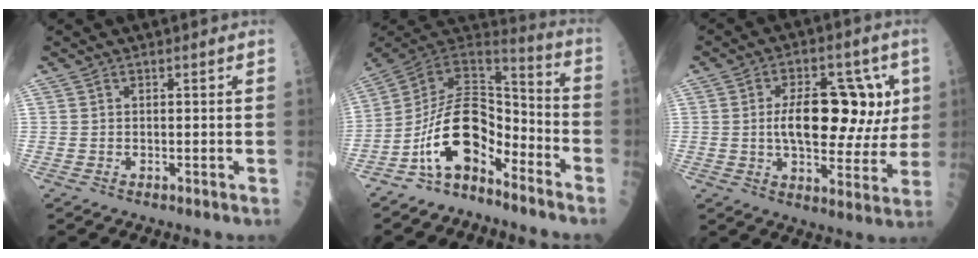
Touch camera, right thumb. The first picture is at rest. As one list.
[{"total": 15.5, "force": [-8.1, 8.2, 10.5], "torque": [-0.159, 0.100, -0.147]}, {"total": 16.2, "force": [2.3, 8.6, 13.5], "torque": [-0.151, 0.005, 0.038]}]